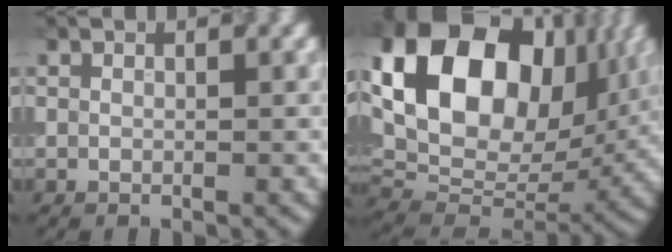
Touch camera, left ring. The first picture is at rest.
{"total": 19.1, "force": [6.4, 12.7, 12.8], "torque": [-0.253, 0.032, 0.117]}